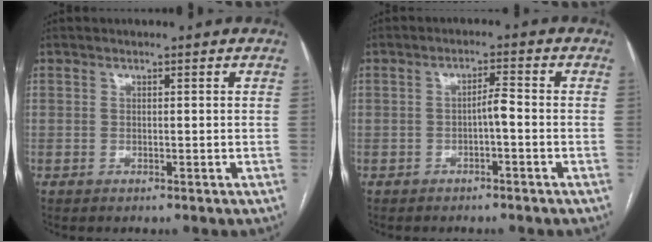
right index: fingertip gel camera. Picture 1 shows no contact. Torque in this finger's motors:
{"motor_torque": [0.63, -0.14, 0.15, 0.05]}